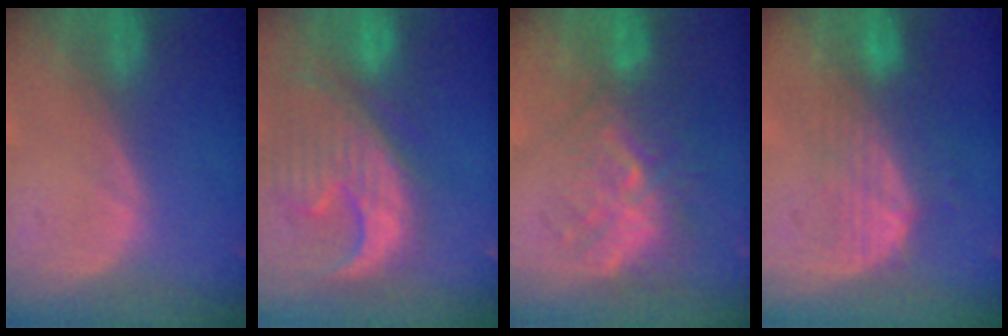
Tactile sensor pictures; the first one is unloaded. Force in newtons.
{"total": 13.6, "press": 11.5, "slide": 7.2}
{"total": 9.6, "press": 8.6, "slide": 4.1}
{"total": 7.7, "press": 6.9, "slide": 3.5}